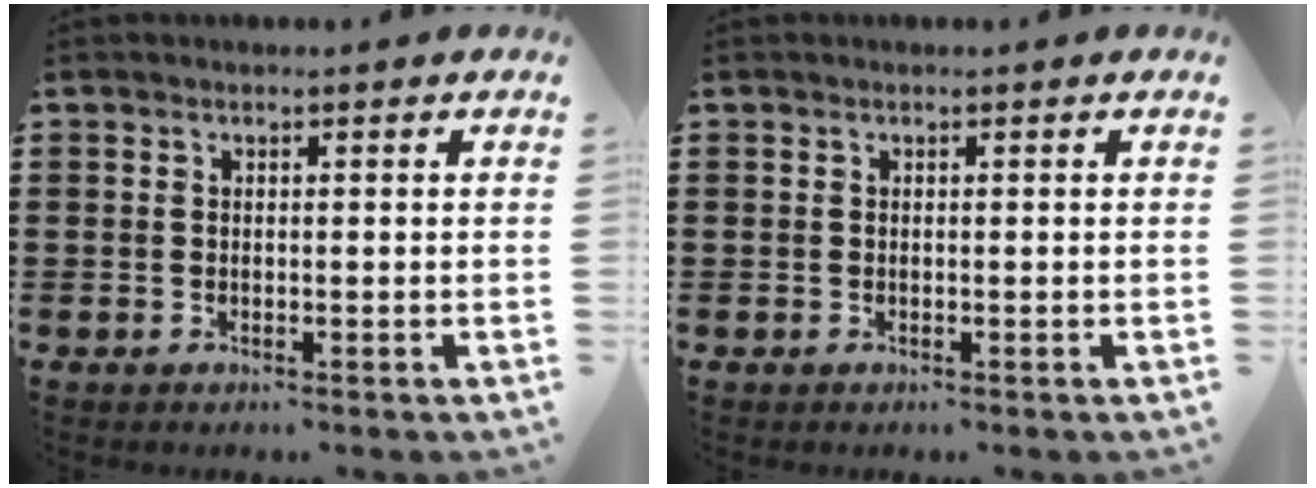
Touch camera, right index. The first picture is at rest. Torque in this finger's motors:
{"motor_torque": [0.04, 0.04, 0.00, 0.00]}